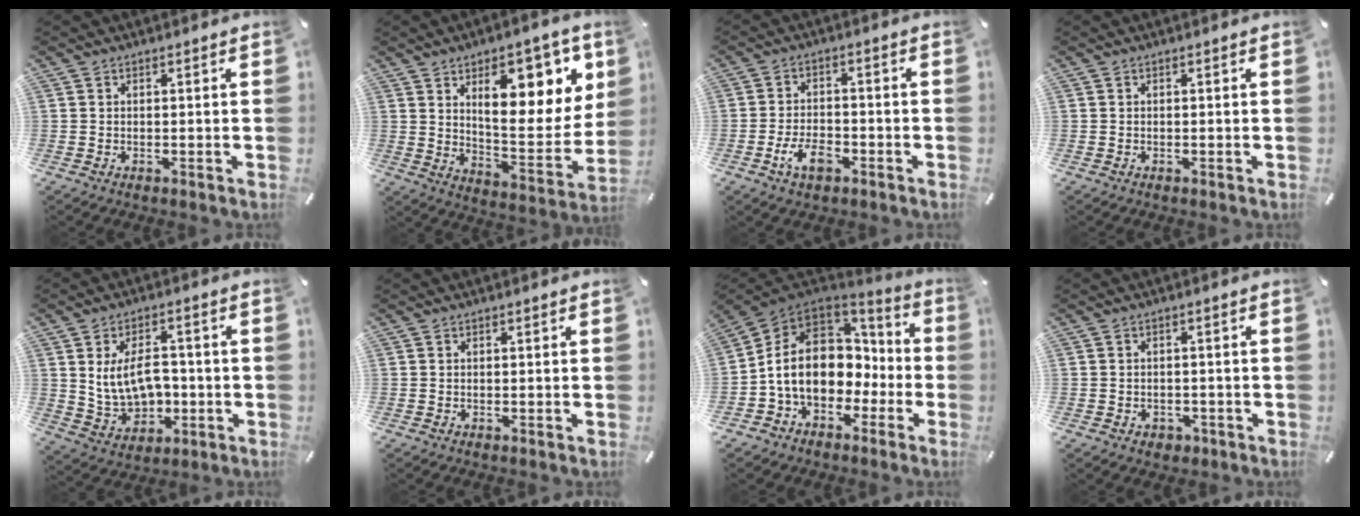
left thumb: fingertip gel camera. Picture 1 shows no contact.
{"total": 17.4, "force": [8.9, 8.0, 12.6], "torque": [-0.164, -0.049, 0.145]}
{"total": 7.0, "force": [-3.4, 3.9, 4.7], "torque": [-0.098, 0.014, -0.064]}
{"total": 0.0}
{"total": 10.9, "force": [0.6, 8.0, 7.4], "torque": [-0.137, 0.007, 0.014]}
{"total": 0.0}
{"total": 14.4, "force": [-0.7, 11.8, 8.3], "torque": [-0.178, 0.002, -0.010]}
{"total": 2.2, "force": [-0.8, 1.9, 0.8], "torque": [-0.016, 0.003, -0.018]}